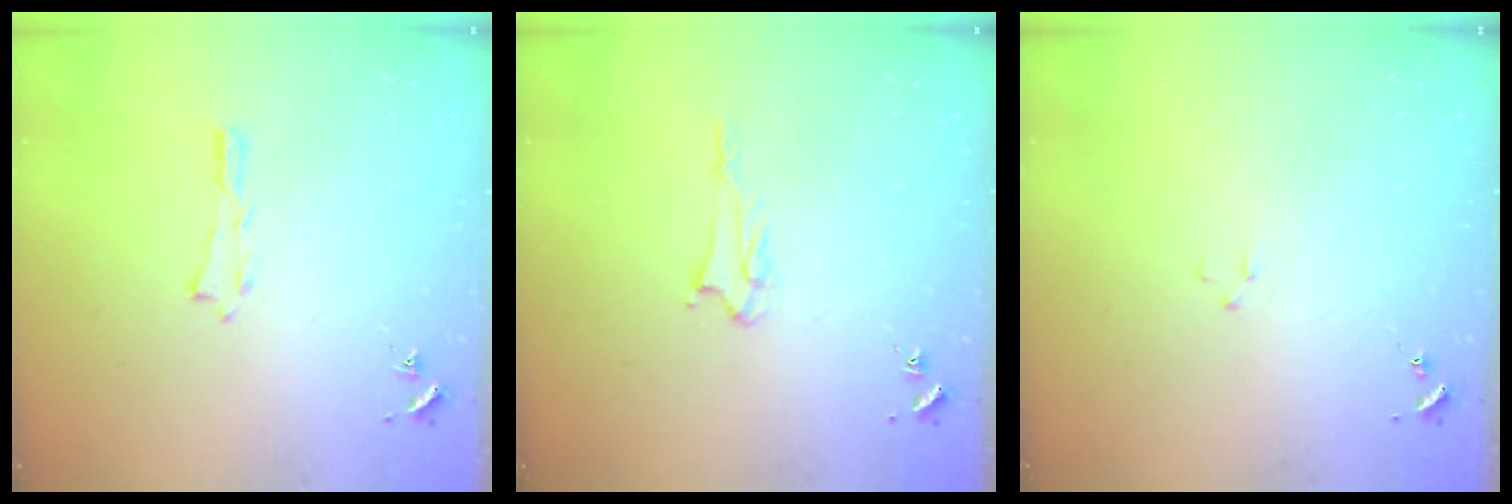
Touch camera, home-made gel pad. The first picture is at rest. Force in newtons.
{"total": 2.6, "press": 2.6, "slide": 0.3}
{"total": 0.7, "press": 0.7, "slide": 0.2}